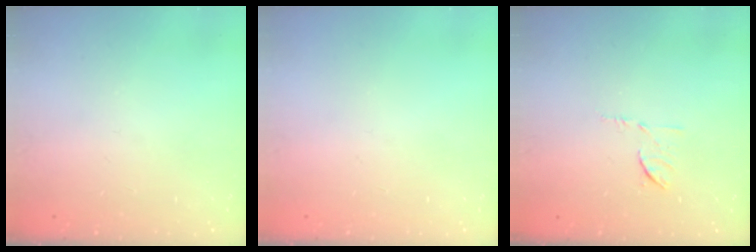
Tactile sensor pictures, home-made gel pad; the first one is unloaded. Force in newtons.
{"total": 0.0}
{"total": 6.1, "press": 6.1, "slide": 0.7}